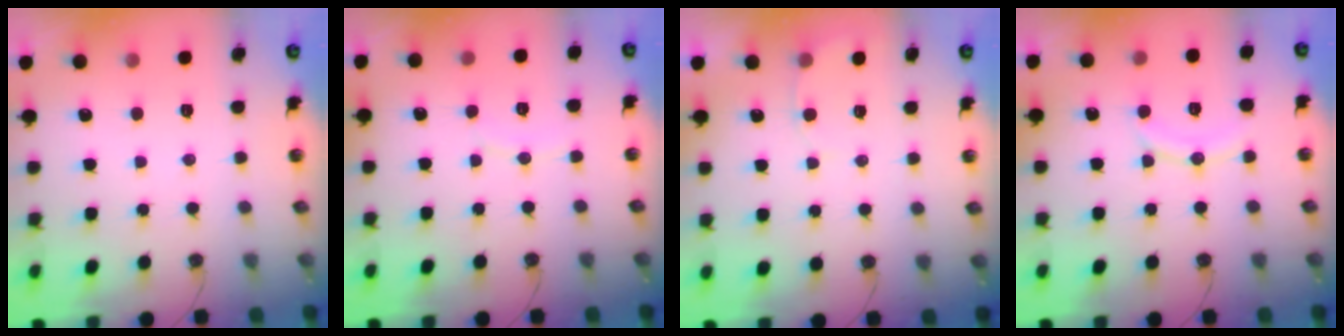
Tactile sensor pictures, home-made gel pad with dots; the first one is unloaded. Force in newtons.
{"total": 4.7, "press": 4.6, "slide": 0.5}
{"total": 4.0, "press": 4.0, "slide": 0.3}
{"total": 8.8, "press": 8.7, "slide": 0.8}